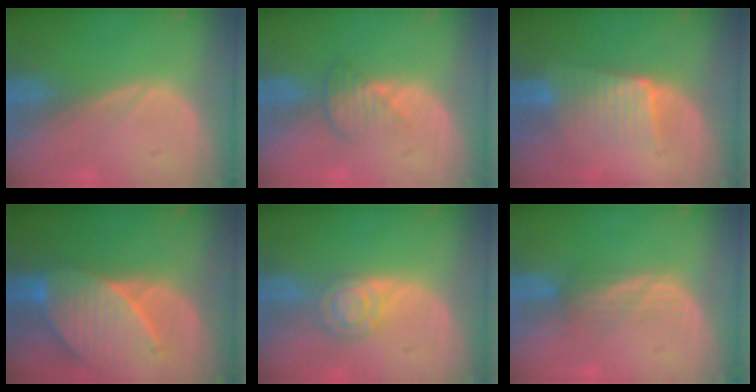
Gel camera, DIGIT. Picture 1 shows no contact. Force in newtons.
{"total": 3.5, "press": 3.1, "slide": 1.7}
{"total": 5.7, "press": 5.4, "slide": 1.8}
{"total": 9.2, "press": 8.8, "slide": 2.6}
{"total": 5.3, "press": 4.6, "slide": 2.5}
{"total": 3.1, "press": 2.6, "slide": 1.7}